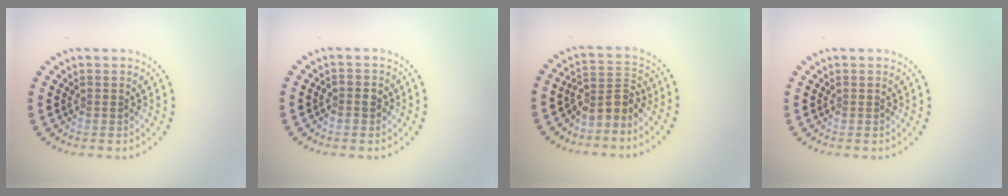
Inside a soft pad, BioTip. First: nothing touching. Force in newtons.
{"total": 1.5, "press": 1.4, "slide": 0.4}
{"total": 2.8, "press": 2.1, "slide": 1.9}
{"total": 0.0}